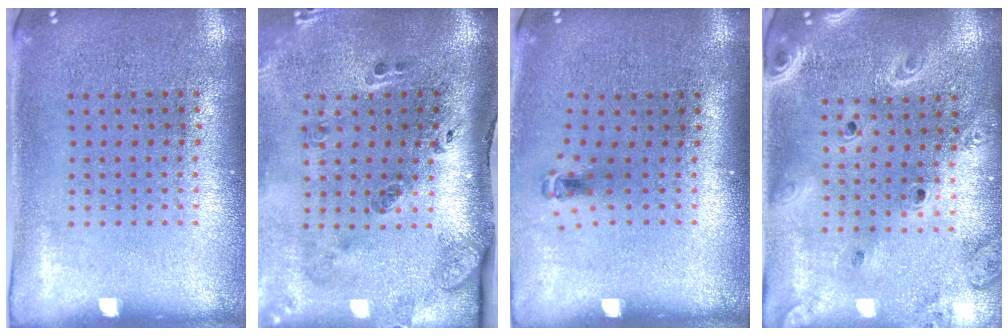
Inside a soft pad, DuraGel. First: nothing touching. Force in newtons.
{"total": 3.2, "press": 1.9, "slide": 2.6}
{"total": 0.6, "press": 0.3, "slide": 0.5}
{"total": 2.5, "press": 2.2, "slide": 1.2}